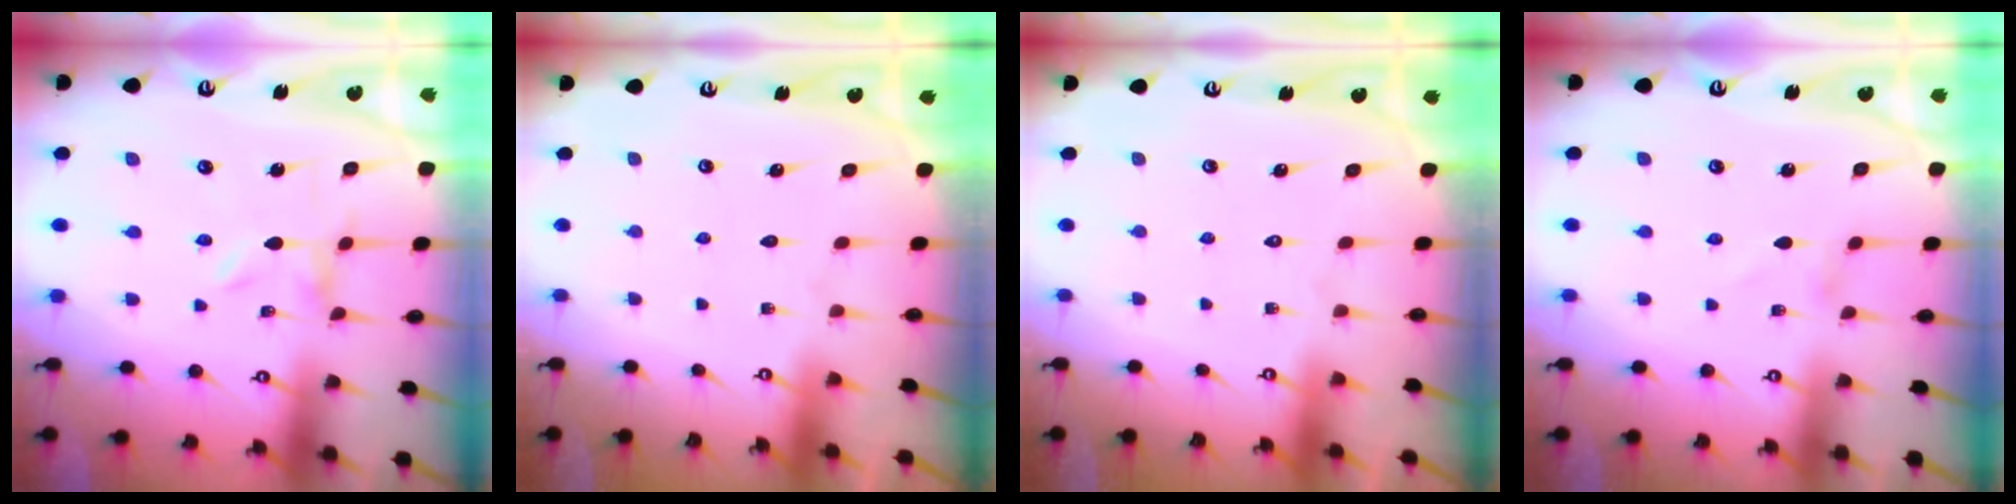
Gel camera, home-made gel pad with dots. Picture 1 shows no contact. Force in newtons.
{"total": 1.8, "press": 1.8, "slide": 0.1}
{"total": 1.6, "press": 1.6, "slide": 0.1}
{"total": 1.2, "press": 1.2, "slide": 0.1}